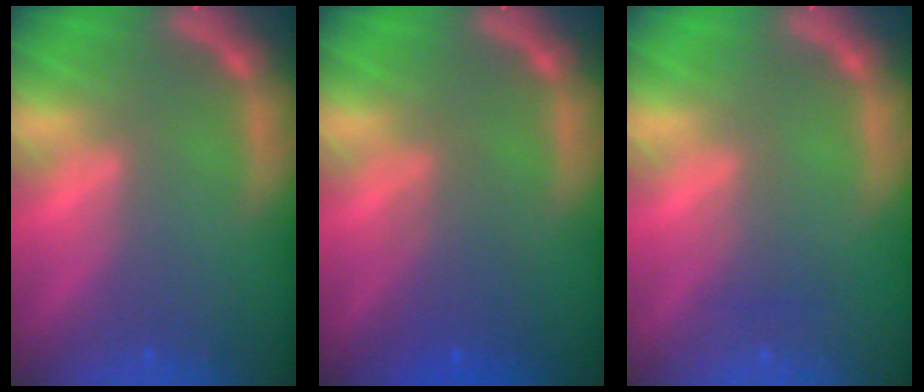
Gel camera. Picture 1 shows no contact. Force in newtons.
{"total": 3.1}
{"total": 1.5}